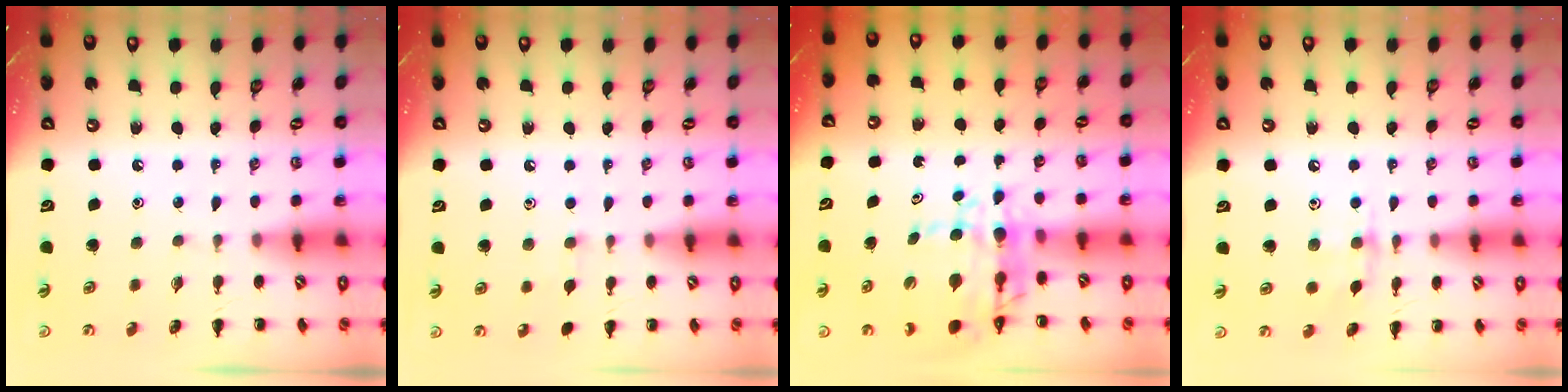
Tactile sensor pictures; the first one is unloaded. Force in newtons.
{"total": 4.3, "press": 4.0, "slide": 1.7}
{"total": 8.8, "press": 7.9, "slide": 3.9}
{"total": 7.7, "press": 7.7, "slide": 0.6}